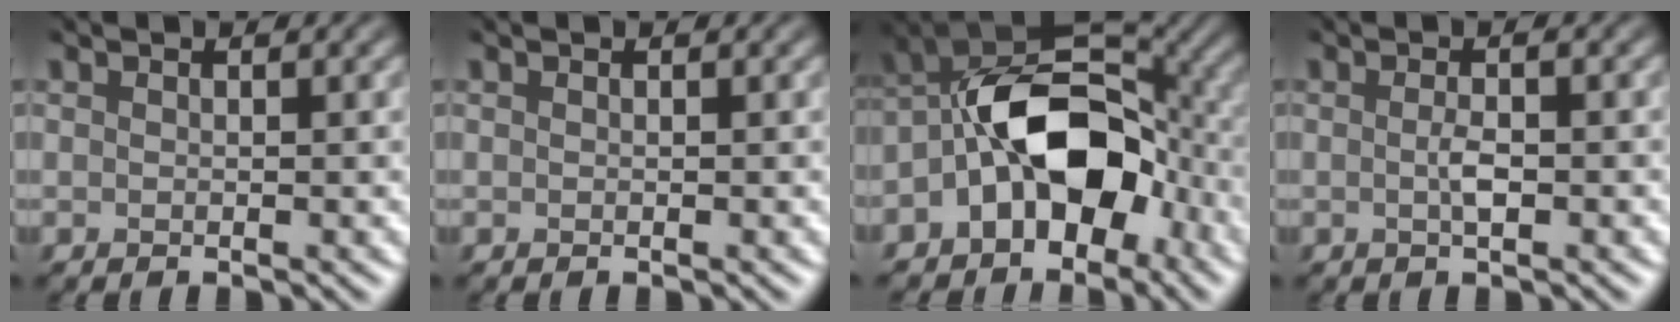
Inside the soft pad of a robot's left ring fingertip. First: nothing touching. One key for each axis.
{"total": 0.0}
{"total": 10.1, "fx": -4.3, "fy": 5.9, "fz": 6.9, "tx": -0.102, "ty": 0.015, "tz": -0.080}
{"total": 1.5, "fx": -1.0, "fy": 0.1, "fz": 1.1, "tx": -0.028, "ty": -0.005, "tz": -0.010}